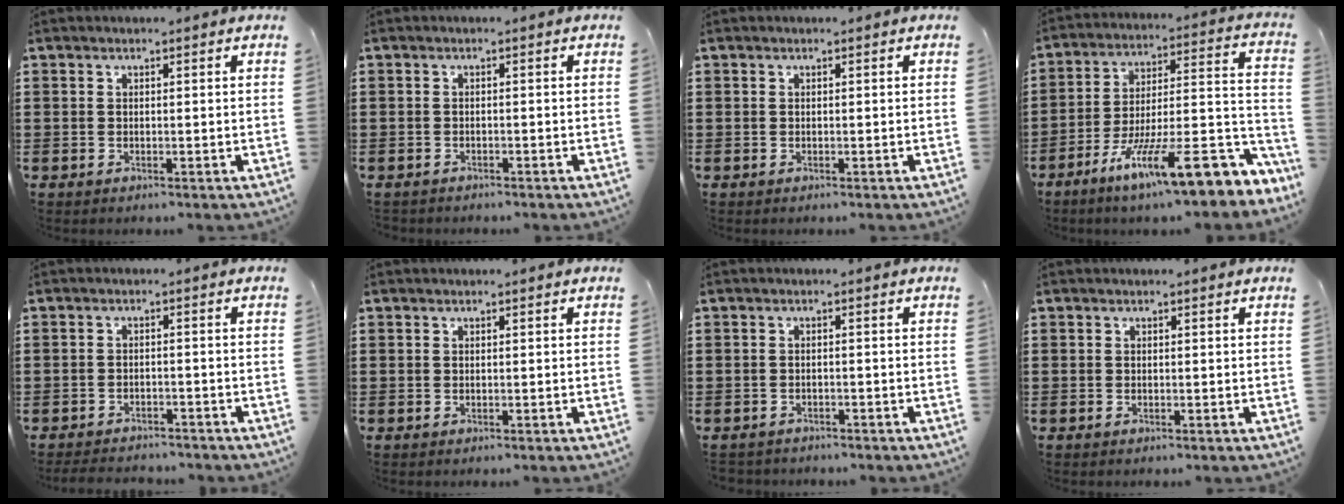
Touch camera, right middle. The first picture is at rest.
{"total": 0.7, "force": [-0.7, 0.1, 0.0], "torque": [-0.002, 0.000, -0.015]}
{"total": 0.0}
{"total": 14.6, "force": [-9.1, 2.8, 11.1], "torque": [-0.160, 0.007, -0.156]}
{"total": 2.7, "force": [-2.7, 0.3, 0.2], "torque": [-0.010, -0.003, -0.056]}
{"total": 0.0}
{"total": 1.3, "force": [-1.3, 0.1, -0.1], "torque": [-0.003, 0.000, -0.029]}
{"total": 0.0}